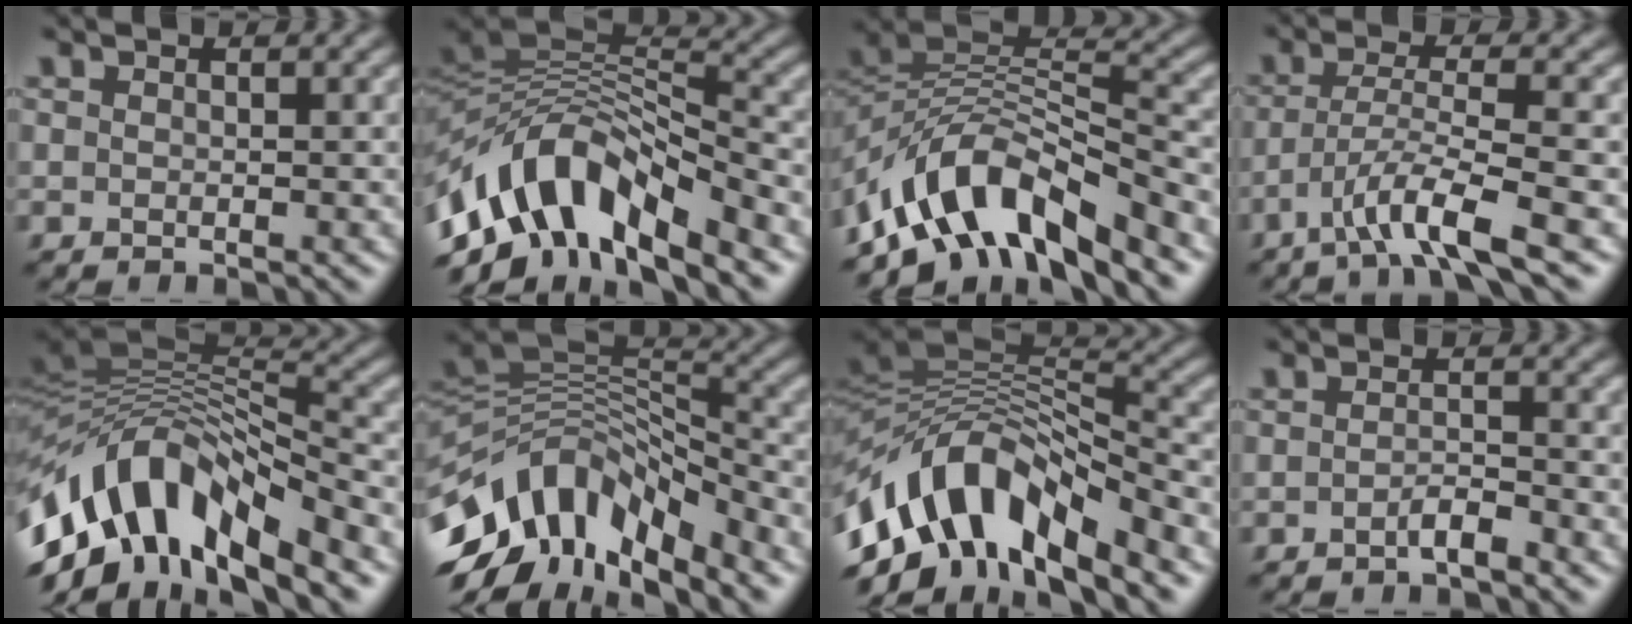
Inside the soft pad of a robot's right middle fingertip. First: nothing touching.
{"total": 10.9, "force": [-5.5, 4.8, 8.1], "torque": [-0.139, 0.018, -0.110]}
{"total": 9.6, "force": [-6.1, 4.0, 6.3], "torque": [-0.094, 0.010, -0.119]}
{"total": 5.3, "force": [-3.2, 0.5, 4.2], "torque": [-0.074, 0.004, -0.067]}
{"total": 12.5, "force": [-4.9, 6.1, 9.8], "torque": [-0.183, 0.018, -0.090]}
{"total": 12.1, "force": [-6.2, 6.2, 8.3], "torque": [-0.152, 0.021, -0.121]}
{"total": 12.0, "force": [-5.5, 5.4, 9.2], "torque": [-0.165, 0.020, -0.106]}
{"total": 1.6, "force": [-1.1, 0.3, 1.1], "torque": [-0.022, 0.003, -0.022]}